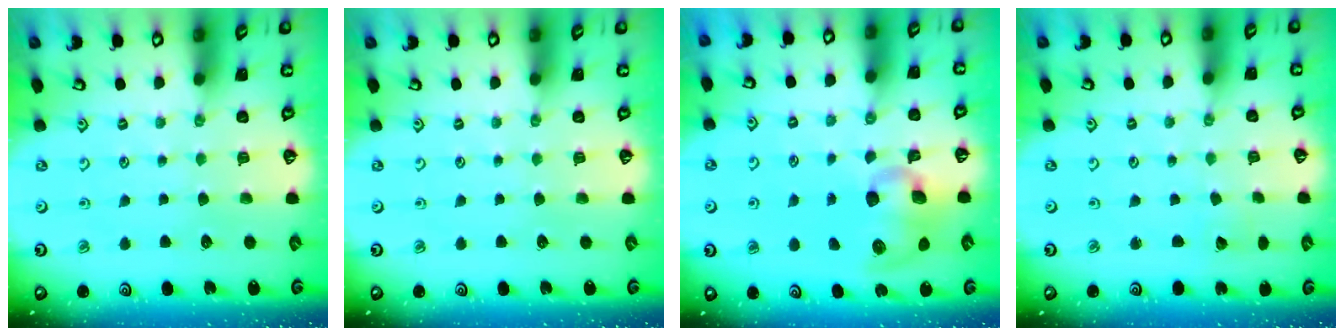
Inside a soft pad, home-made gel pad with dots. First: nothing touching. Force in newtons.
{"total": 0.0}
{"total": 11.3, "press": 11.1, "slide": 1.6}
{"total": 1.9, "press": 1.9, "slide": 0.3}